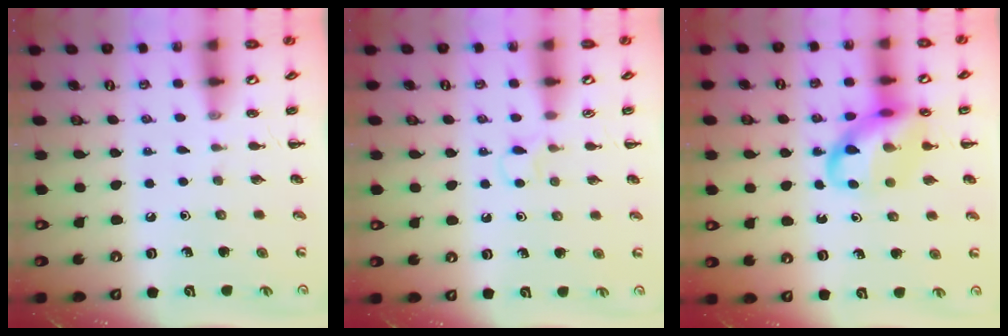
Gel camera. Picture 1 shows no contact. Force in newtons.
{"total": 3.4, "press": 3.1, "slide": 1.3}
{"total": 13.8, "press": 13.6, "slide": 2.7}